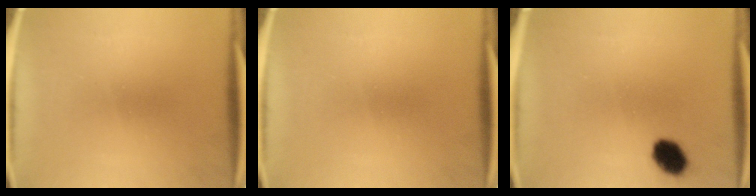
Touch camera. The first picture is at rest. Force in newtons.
{"total": 0.0}
{"total": 6.1}